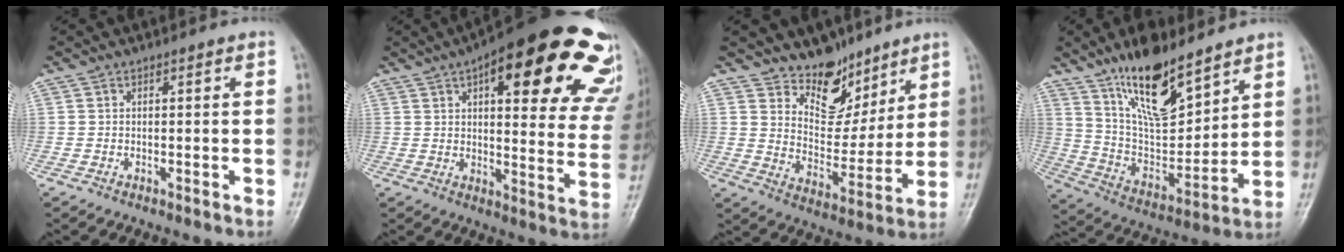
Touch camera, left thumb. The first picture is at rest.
{"total": 30.6, "force": [17.8, 10.1, 22.7], "torque": [-0.224, -0.035, 0.220]}
{"total": 11.4, "force": [8.7, 6.6, 3.2], "torque": [-0.007, -0.066, 0.155]}
{"total": 17.8, "force": [12.2, 6.6, 11.2], "torque": [-0.153, -0.072, 0.228]}